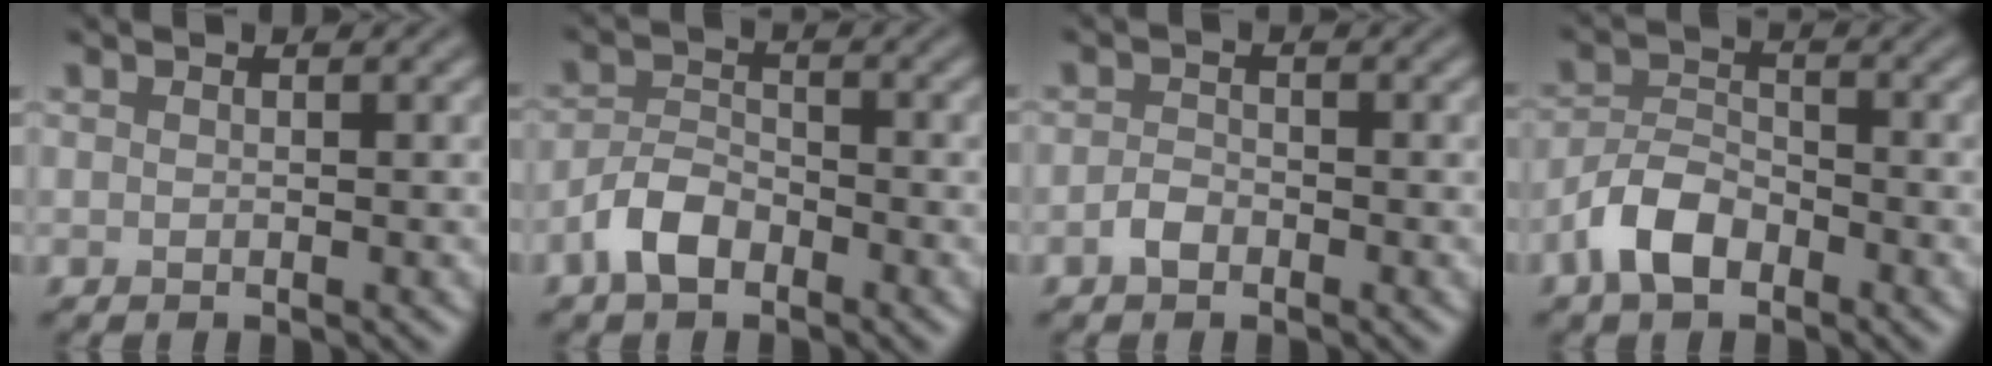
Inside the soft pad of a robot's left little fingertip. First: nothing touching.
{"total": 3.3, "force": [-2.1, 1.7, 2.0], "torque": [-0.038, 0.007, -0.047]}
{"total": 1.5, "force": [-0.8, 0.9, 0.8], "torque": [-0.017, 0.002, -0.019]}
{"total": 4.3, "force": [-2.5, 2.3, 2.5], "torque": [-0.045, 0.005, -0.057]}